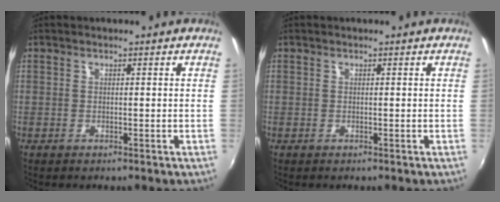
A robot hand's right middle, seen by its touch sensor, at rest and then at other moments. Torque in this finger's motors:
{"motor_torque": [0.00, 0.00, 0.00, 0.01]}